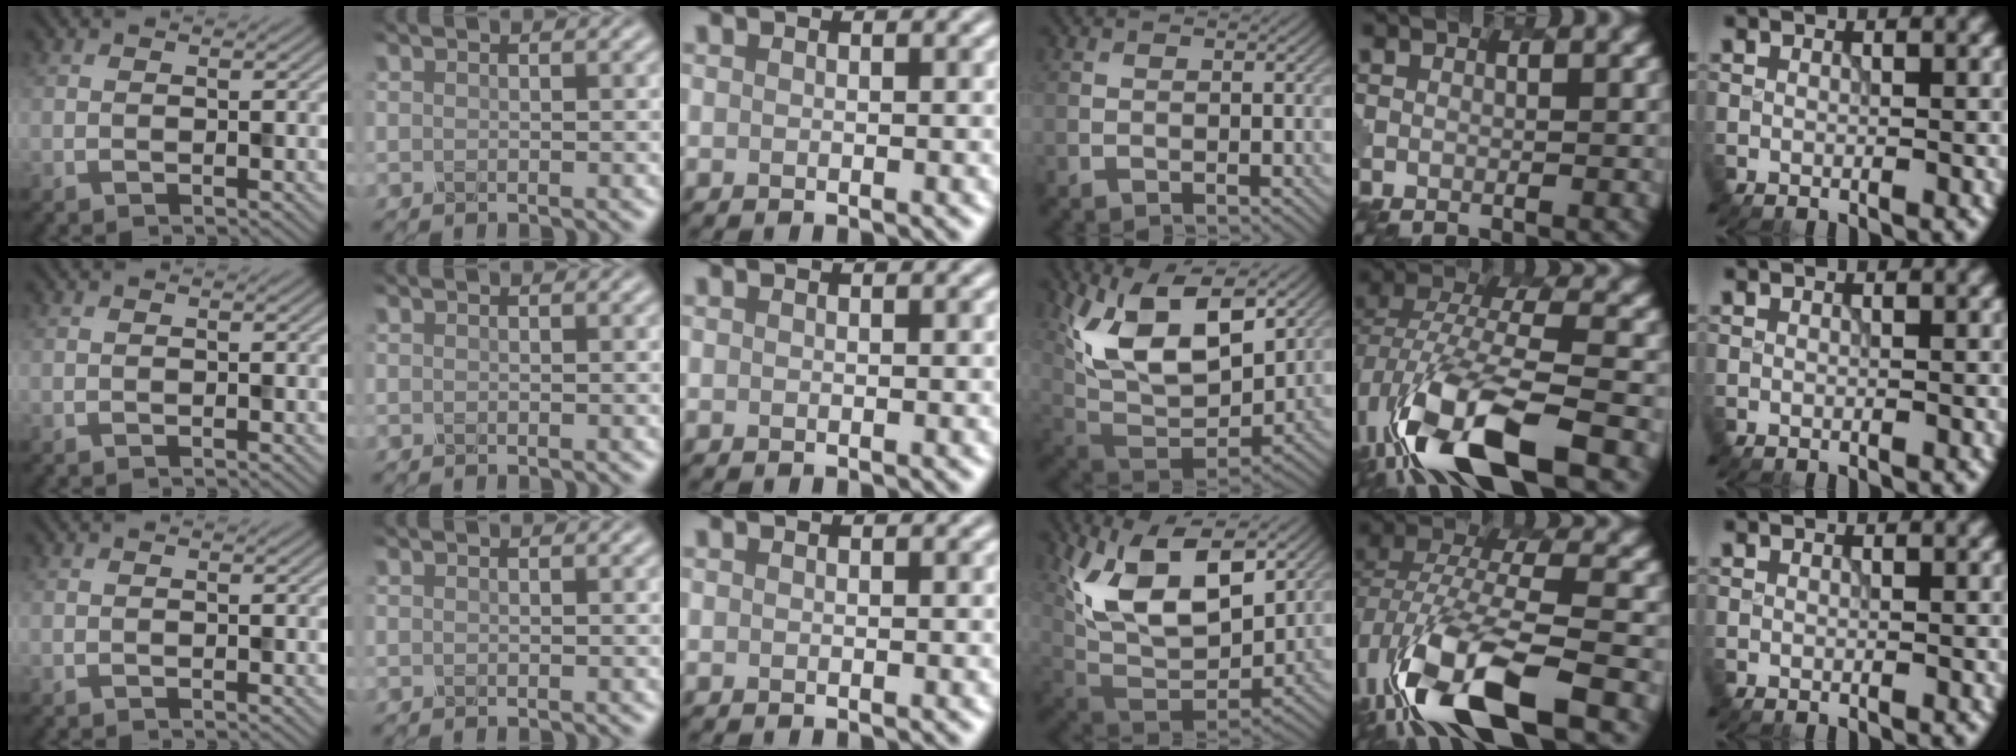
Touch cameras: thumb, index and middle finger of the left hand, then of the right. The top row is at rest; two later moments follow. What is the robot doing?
{"motion": "insert", "object": "pen bag"}